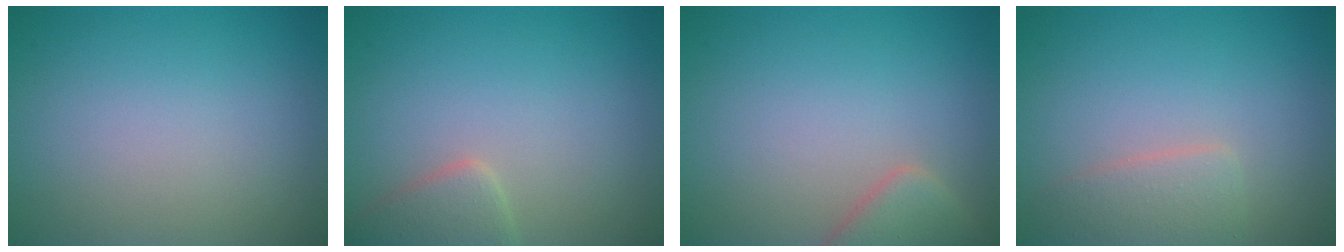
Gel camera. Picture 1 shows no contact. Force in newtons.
{"total": 2.5, "press": 2.5, "slide": 0.3}
{"total": 3.0, "press": 3.0, "slide": 0.3}
{"total": 2.5, "press": 2.5, "slide": 0.1}